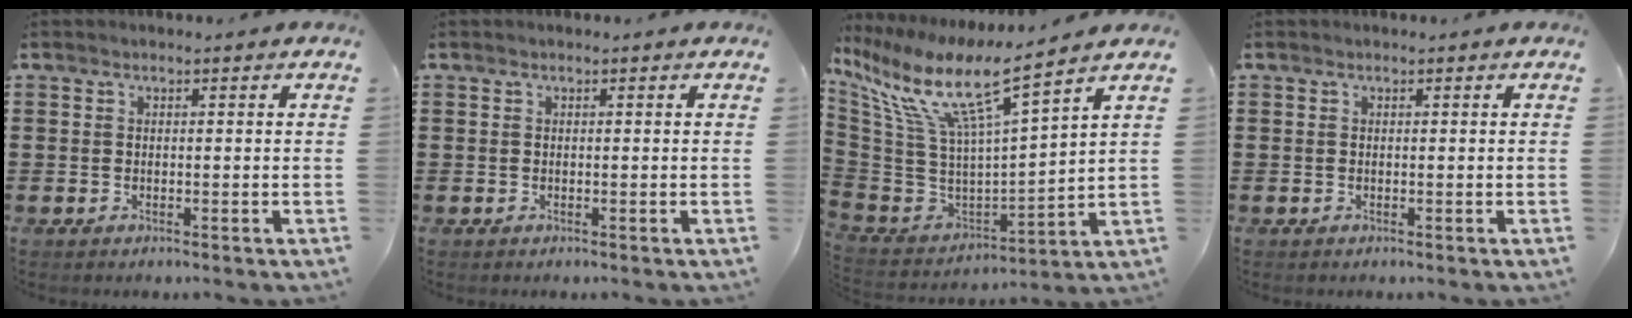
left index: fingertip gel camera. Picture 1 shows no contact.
{"total": 0.0}
{"total": 11.5, "force": [6.6, 2.0, 9.2], "torque": [-0.203, -0.046, 0.103]}
{"total": 0.0}